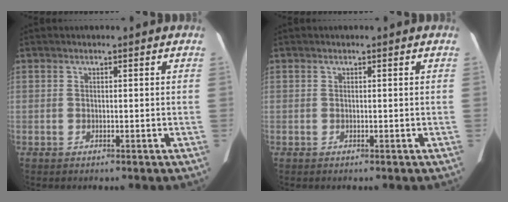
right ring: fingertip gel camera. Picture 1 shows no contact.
{"total": 0.0}